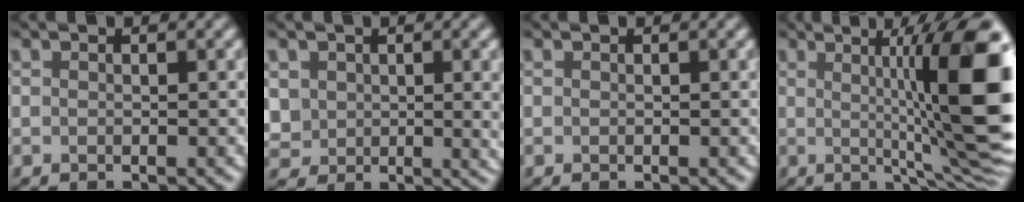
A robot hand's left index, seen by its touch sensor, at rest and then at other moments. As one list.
[{"total": 6.0, "force": [0.7, 4.5, 3.8], "torque": [-0.099, -0.025, 0.038]}, {"total": 0.0}, {"total": 14.3, "force": [0.8, 3.0, 14.0], "torque": [-0.161, 0.001, 0.021]}]